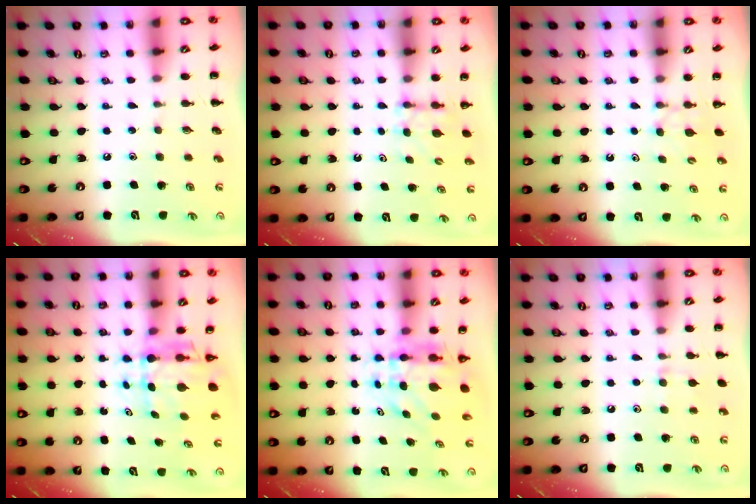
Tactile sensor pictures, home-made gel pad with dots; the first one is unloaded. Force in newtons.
{"total": 3.5, "press": 3.3, "slide": 1.2}
{"total": 2.6, "press": 2.4, "slide": 1.1}
{"total": 6.1, "press": 5.7, "slide": 2.2}
{"total": 6.2, "press": 6.0, "slide": 1.7}
{"total": 6.7, "press": 6.2, "slide": 2.5}